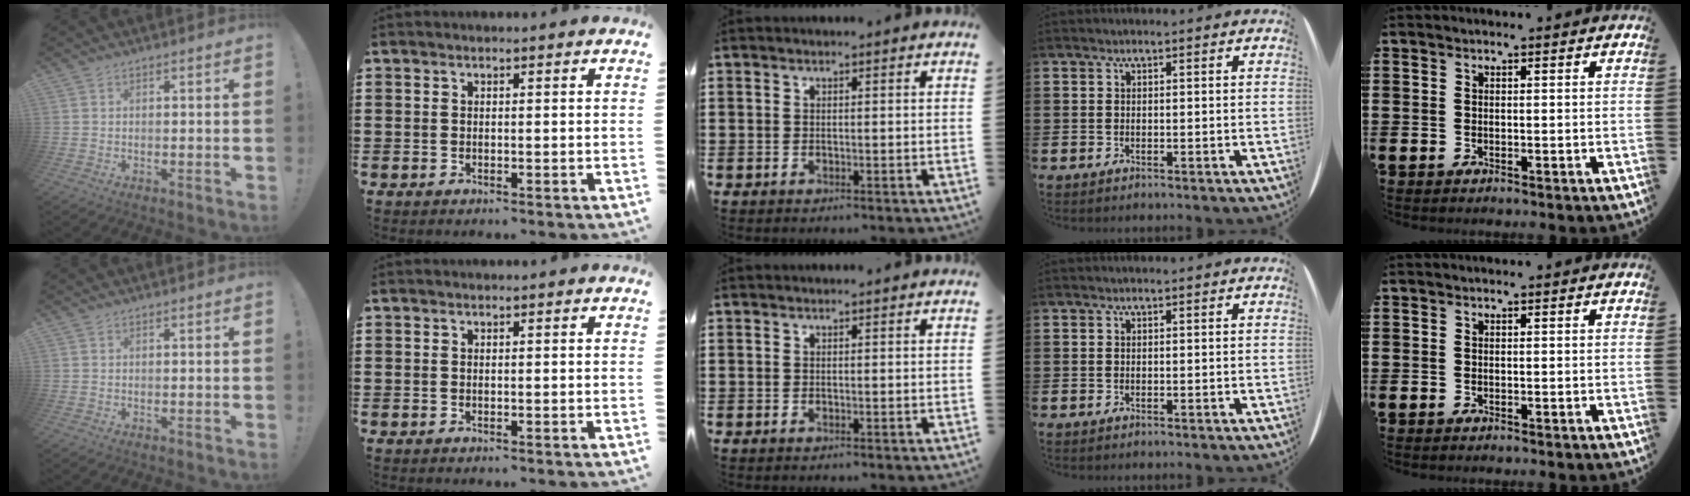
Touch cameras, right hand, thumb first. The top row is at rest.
{}